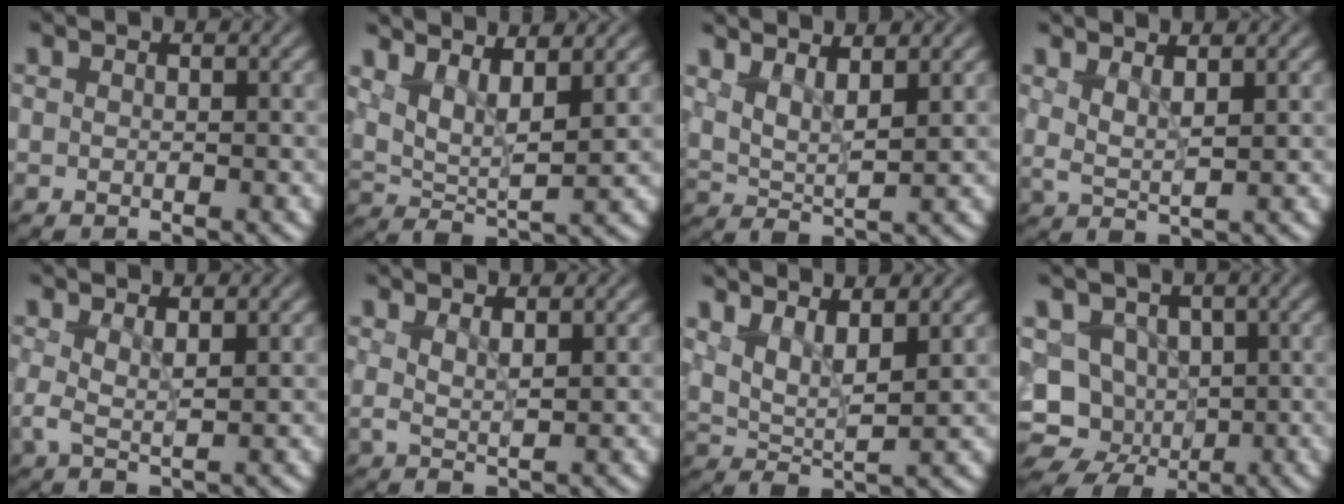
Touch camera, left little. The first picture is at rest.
{"total": 4.3, "force": [2.4, 1.6, 3.3], "torque": [-0.067, -0.009, 0.044]}
{"total": 3.0, "force": [1.6, 1.1, 2.3], "torque": [-0.050, -0.007, 0.031]}
{"total": 1.9, "force": [0.9, 0.5, 1.6], "torque": [-0.035, -0.005, 0.018]}
{"total": 1.6, "force": [0.7, 0.4, 1.4], "torque": [-0.031, -0.003, 0.011]}
{"total": 1.5, "force": [0.9, 0.3, 1.2], "torque": [-0.027, -0.004, 0.015]}
{"total": 3.8, "force": [2.0, 1.4, 2.9], "torque": [-0.060, -0.009, 0.039]}
{"total": 8.6, "force": [-2.0, 7.5, 3.8], "torque": [-0.046, -0.003, -0.046]}